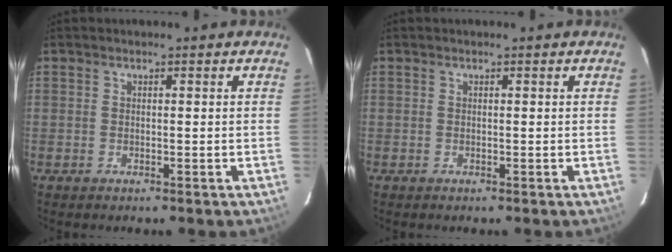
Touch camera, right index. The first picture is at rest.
{"total": 0.0}